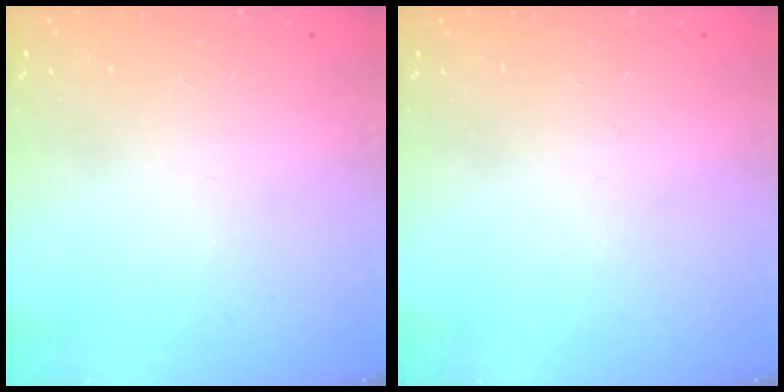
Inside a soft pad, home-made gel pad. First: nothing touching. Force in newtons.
{"total": 0.0}